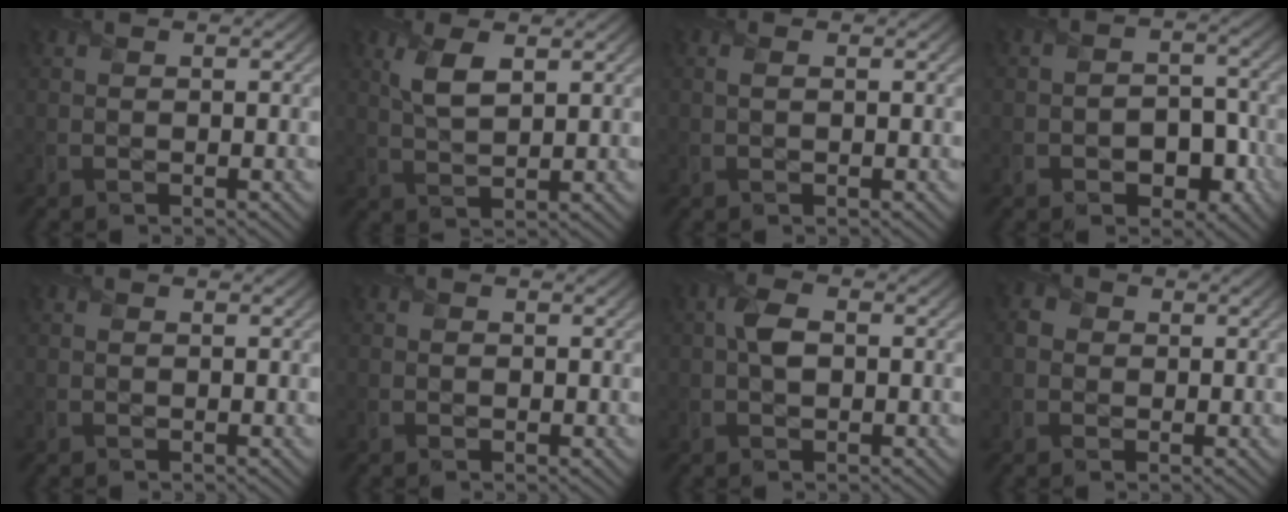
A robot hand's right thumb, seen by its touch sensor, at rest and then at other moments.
{"total": 4.3, "force": [1.8, 1.8, 3.4], "torque": [-0.081, 0.002, 0.036]}
{"total": 0.7, "force": [0.3, 0.3, 0.6], "torque": [-0.016, 0.003, 0.002]}
{"total": 5.4, "force": [-2.3, 3.8, 3.0], "torque": [-0.028, 0.004, -0.041]}
{"total": 0.0}
{"total": 0.7, "force": [-0.2, 0.6, 0.3], "torque": [-0.002, -0.005, -0.005]}
{"total": 3.0, "force": [0.1, 1.9, 2.4], "torque": [-0.049, 0.002, -0.004]}
{"total": 1.9, "force": [0.0, 1.9, 0.5], "torque": [-0.007, -0.001, -0.007]}